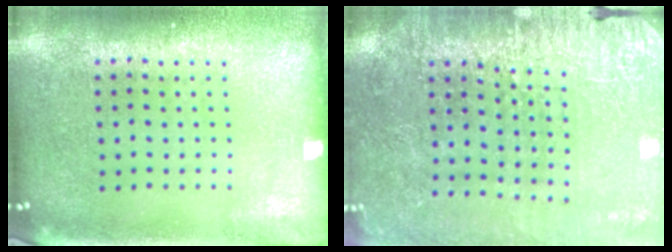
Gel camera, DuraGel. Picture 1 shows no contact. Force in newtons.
{"total": 2.8, "press": 2.8, "slide": 0.3}